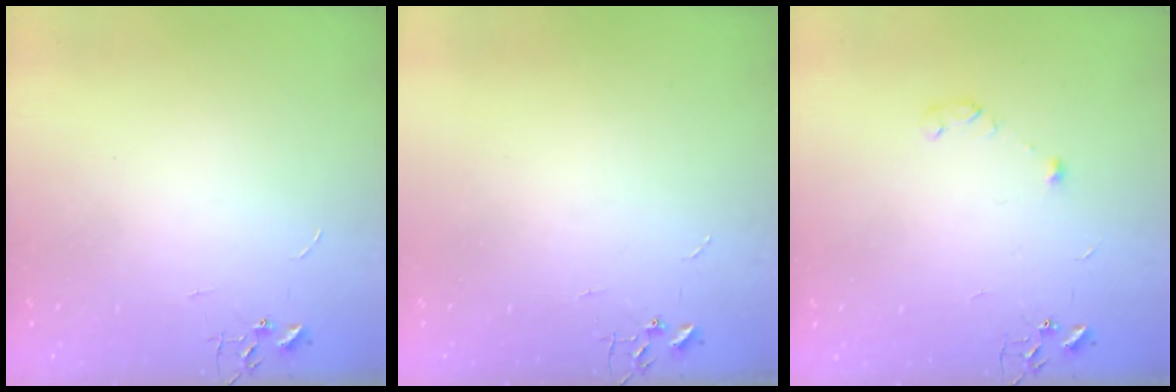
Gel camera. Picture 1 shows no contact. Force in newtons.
{"total": 0.0}
{"total": 3.4, "press": 3.4, "slide": 0.6}